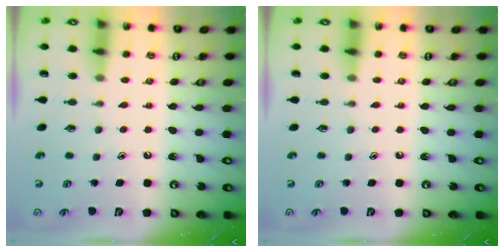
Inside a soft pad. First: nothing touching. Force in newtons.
{"total": 0.0}